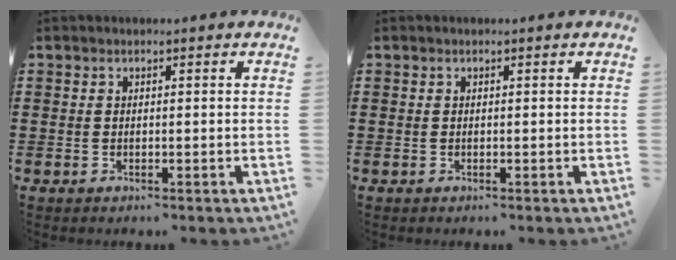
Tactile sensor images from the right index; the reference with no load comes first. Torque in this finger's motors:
{"motor_torque": [0.00, 0.00, 0.00, -0.01]}